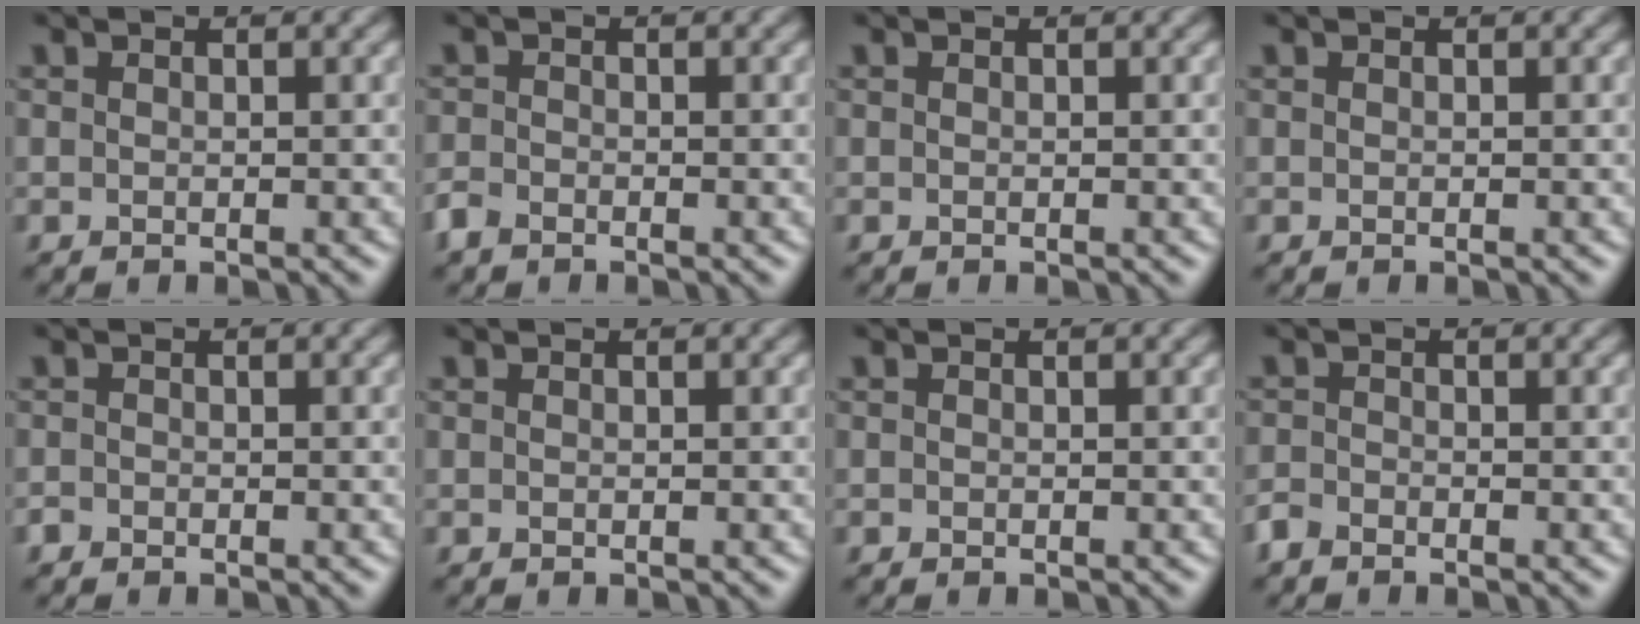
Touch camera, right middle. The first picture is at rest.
{"total": 1.5, "force": [-1.1, 0.8, 0.5], "torque": [-0.009, -0.001, -0.028]}
{"total": 0.0}
{"total": 0.0}
{"total": 0.5, "force": [-0.4, 0.3, 0.0], "torque": [0.002, -0.004, -0.008]}
{"total": 0.0}
{"total": 0.0}
{"total": 1.3, "force": [-1.1, 0.6, 0.3], "torque": [-0.003, 0.001, -0.027]}